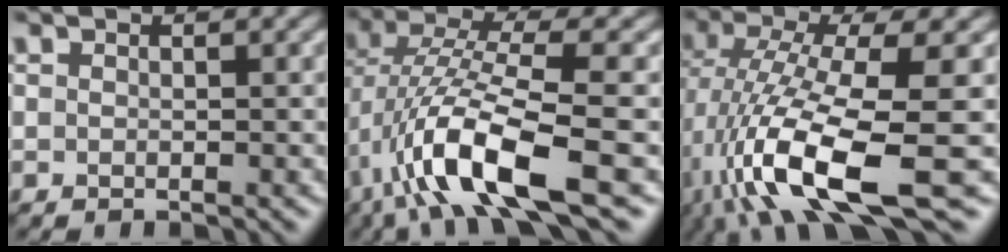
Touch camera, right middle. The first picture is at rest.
{"total": 10.5, "force": [-3.8, 2.9, 9.4], "torque": [-0.183, 0.005, -0.074]}
{"total": 12.1, "force": [-4.4, 3.5, 10.8], "torque": [-0.219, -0.015, -0.075]}